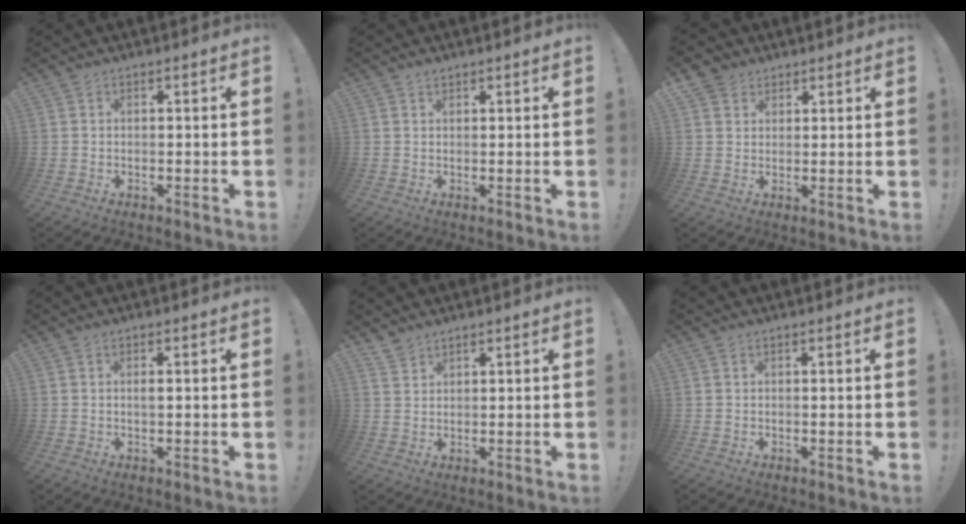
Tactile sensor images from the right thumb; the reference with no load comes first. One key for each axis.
{"total": 1.0, "fx": 0.8, "fy": 0.5, "fz": 0.3, "tx": -0.004, "ty": -0.001, "tz": 0.016}
{"total": 4.0, "fx": 2.7, "fy": 3.0, "fz": 0.3, "tx": -0.003, "ty": -0.014, "tz": 0.051}
{"total": 1.0, "fx": 0.0, "fy": 0.1, "fz": 1.0, "tx": -0.014, "ty": -0.002, "tz": -0.002}
{"total": 3.1, "fx": 2.8, "fy": 1.2, "fz": 0.7, "tx": -0.005, "ty": -0.021, "tz": 0.052}
{"total": 0.0}